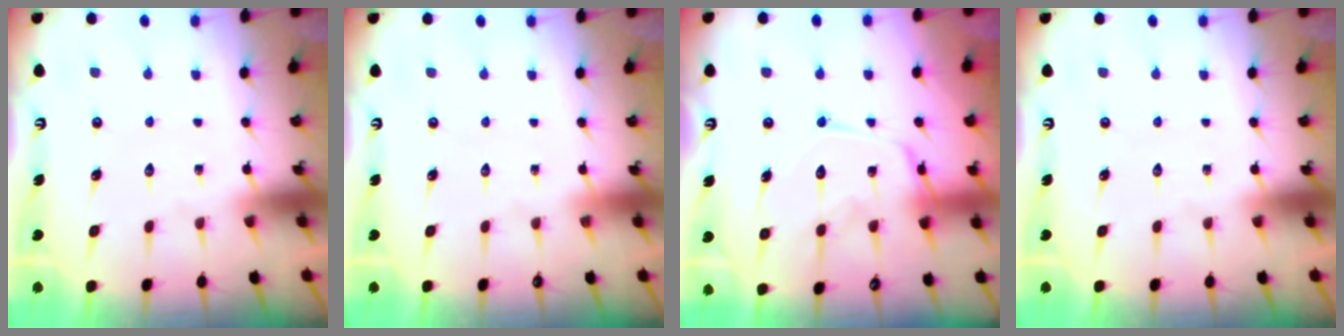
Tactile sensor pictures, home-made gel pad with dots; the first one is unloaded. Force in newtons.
{"total": 0.0}
{"total": 12.3, "press": 12.3, "slide": 0.7}
{"total": 0.0}